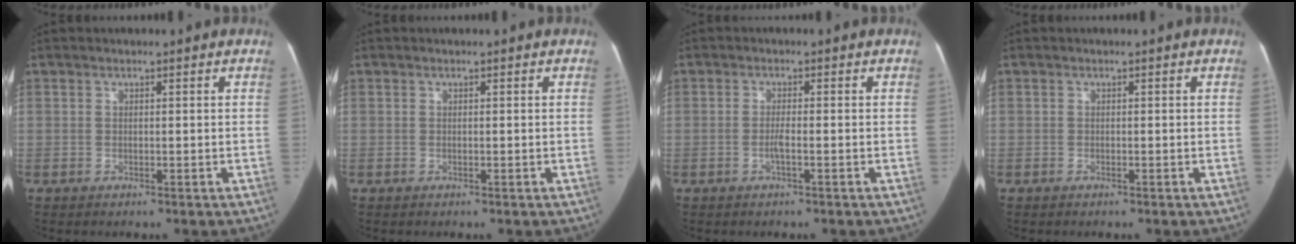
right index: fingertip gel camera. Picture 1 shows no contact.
{"total": 0.0}
{"total": 1.9, "force": [-0.7, 0.3, 1.7], "torque": [-0.034, 0.002, -0.015]}
{"total": 0.6, "force": [-0.3, 0.5, 0.0], "torque": [0.000, 0.005, -0.007]}